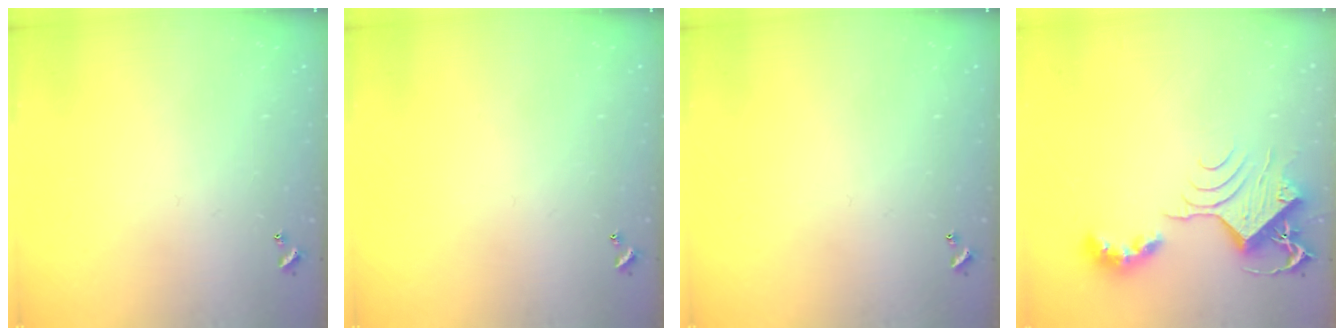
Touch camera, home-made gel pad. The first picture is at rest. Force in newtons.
{"total": 0.0}
{"total": 0.0}
{"total": 10.1, "press": 10.0, "slide": 1.5}